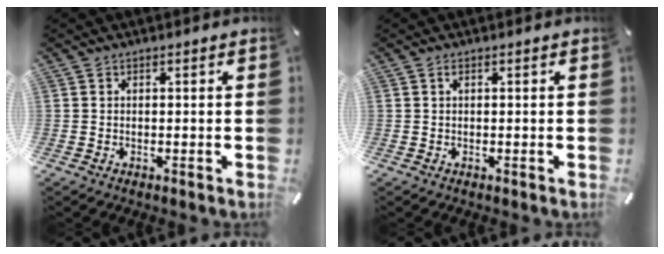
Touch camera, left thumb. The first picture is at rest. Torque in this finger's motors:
{"motor_torque": [0.16, 0.34, 0.14, -0.09, 0.07]}